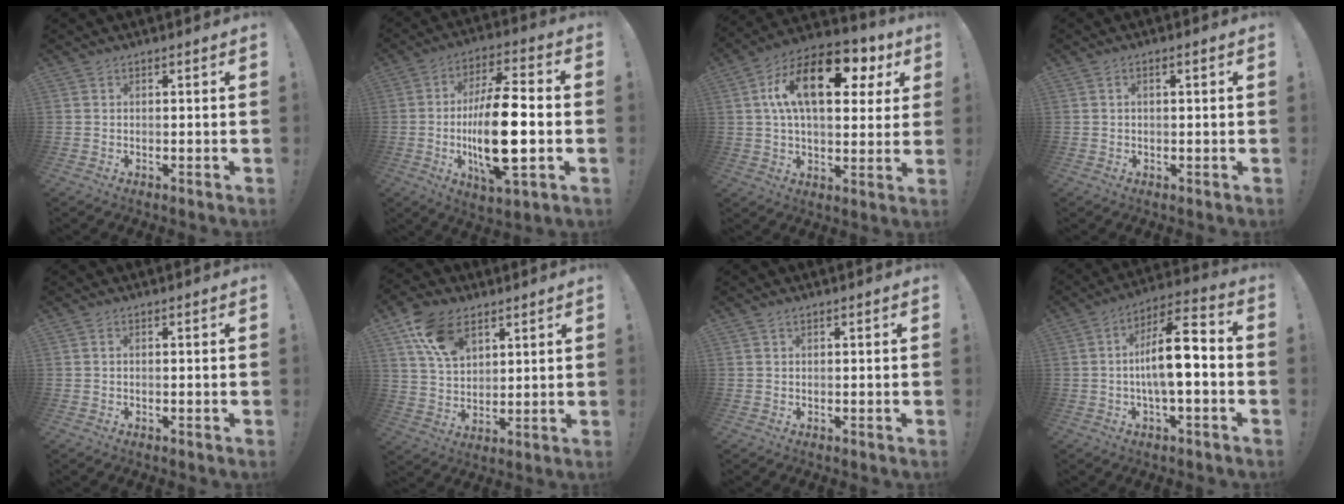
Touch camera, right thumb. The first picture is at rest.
{"total": 19.6, "force": [-2.2, 6.7, 18.3], "torque": [-0.326, -0.003, -0.040]}
{"total": 20.8, "force": [6.5, 10.4, 16.9], "torque": [-0.275, -0.014, 0.103]}
{"total": 1.5, "force": [0.1, 0.3, 1.5], "torque": [-0.028, 0.003, 0.000]}
{"total": 0.0}
{"total": 13.5, "force": [7.5, 8.8, 7.1], "torque": [-0.107, -0.029, 0.143]}
{"total": 0.0}
{"total": 13.5, "force": [-1.6, 4.0, 12.7], "torque": [-0.204, 0.006, -0.033]}